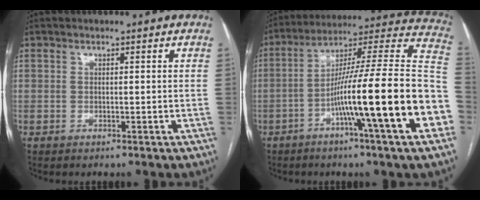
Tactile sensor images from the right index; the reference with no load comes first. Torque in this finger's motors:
{"motor_torque": [2.14, 0.00, 1.05, 0.21]}